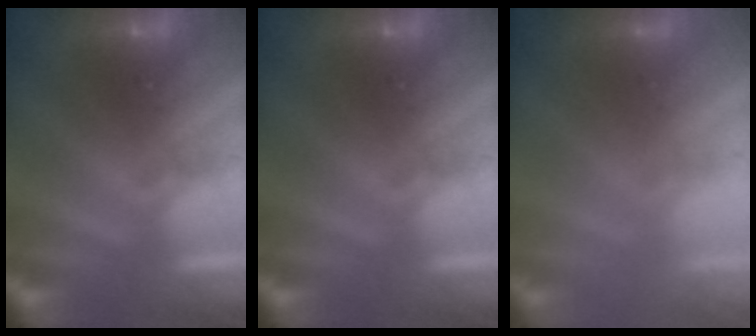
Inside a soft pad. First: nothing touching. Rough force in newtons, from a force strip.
{"total": 0.0}
{"total": 2.7}